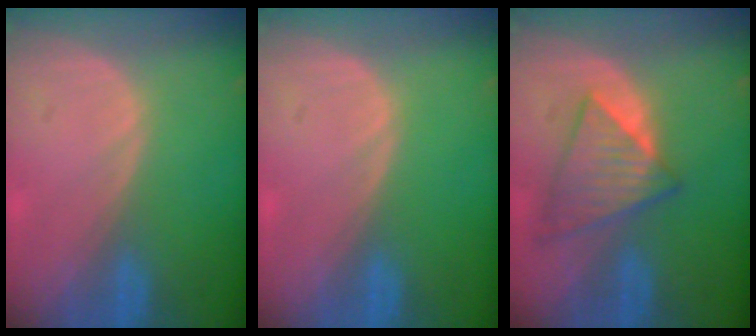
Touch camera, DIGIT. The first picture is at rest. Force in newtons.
{"total": 0.0}
{"total": 6.5, "press": 6.5, "slide": 0.7}